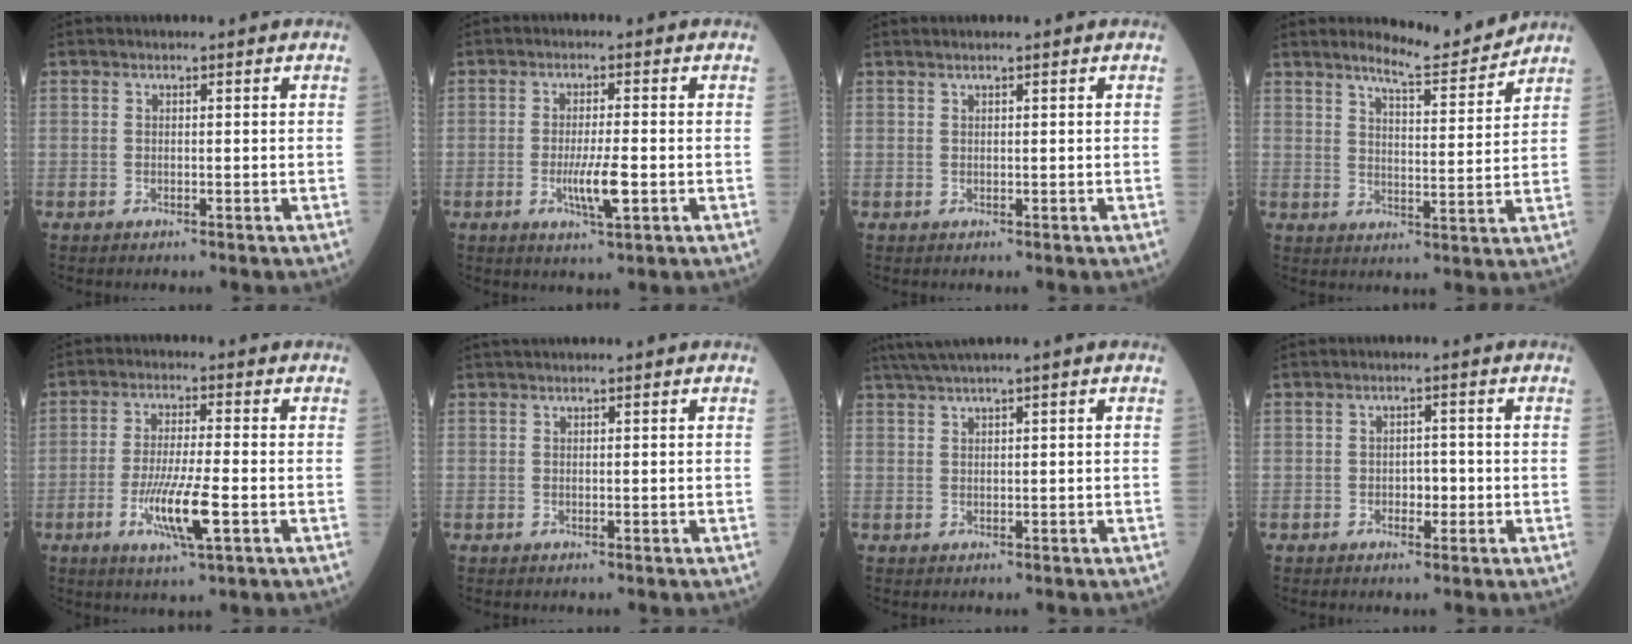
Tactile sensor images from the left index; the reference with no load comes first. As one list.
[{"total": 4.9, "force": [-1.4, 0.4, 4.7], "torque": [-0.092, -0.012, -0.025]}, {"total": 0.7, "force": [0.6, -0.1, 0.3], "torque": [-0.011, 0.006, 0.015]}, {"total": 7.0, "force": [6.8, -0.2, 1.7], "torque": [-0.035, -0.017, 0.101]}, {"total": 8.2, "force": [-2.8, 0.4, 7.7], "torque": [-0.150, -0.020, -0.053]}, {"total": 1.4, "force": [1.2, -0.1, 0.7], "torque": [-0.008, 0.022, 0.026]}, {"total": 3.2, "force": [2.3, -0.7, 2.1], "torque": [-0.049, 0.016, 0.050]}, {"total": 2.1, "force": [-0.7, 1.2, 1.5], "torque": [-0.015, 0.003, -0.012]}]